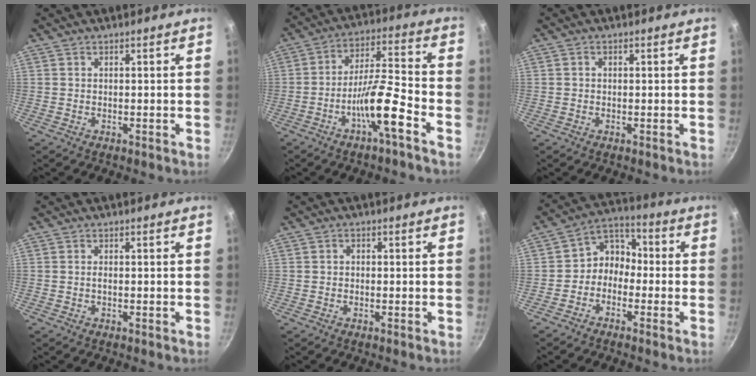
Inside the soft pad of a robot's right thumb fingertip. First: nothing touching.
{"total": 11.3, "force": [-5.6, 1.9, 9.6], "torque": [-0.165, 0.044, -0.099]}
{"total": 0.6, "force": [0.0, 0.5, 0.4], "torque": [-0.007, 0.006, 0.002]}
{"total": 0.5, "force": [-0.1, 0.2, 0.4], "torque": [-0.008, 0.002, -0.004]}
{"total": 1.0, "force": [-0.1, 0.9, 0.5], "torque": [-0.007, 0.006, -0.004]}
{"total": 7.0, "force": [-1.8, 5.7, 3.5], "torque": [-0.024, 0.042, -0.054]}